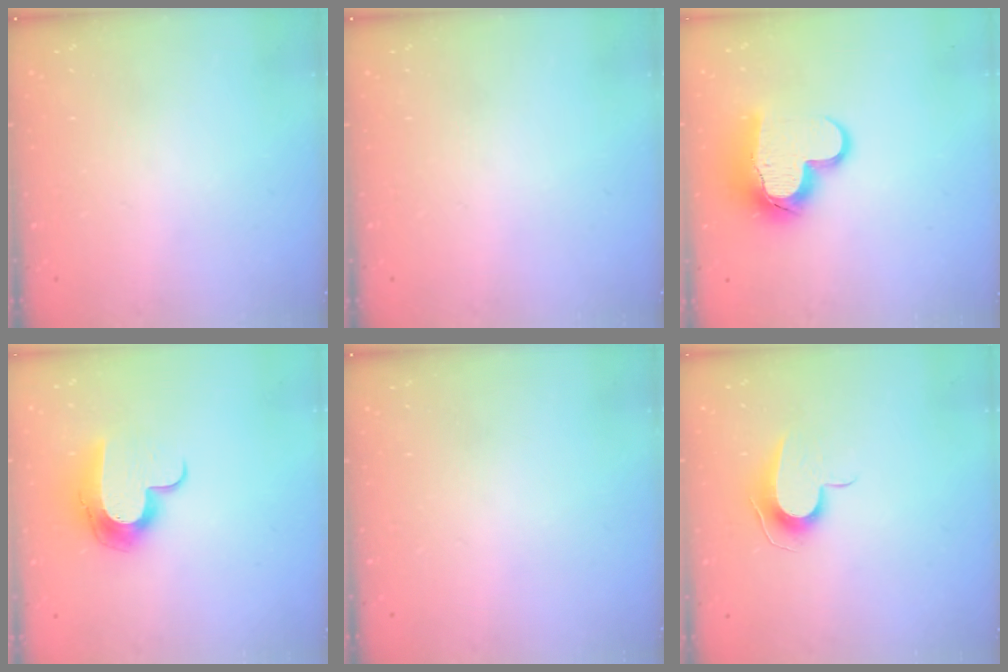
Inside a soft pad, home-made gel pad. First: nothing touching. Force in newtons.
{"total": 0.0}
{"total": 14.3, "press": 14.3, "slide": 1.1}
{"total": 11.3, "press": 11.3, "slide": 0.2}
{"total": 0.0}
{"total": 8.9, "press": 8.8, "slide": 0.5}